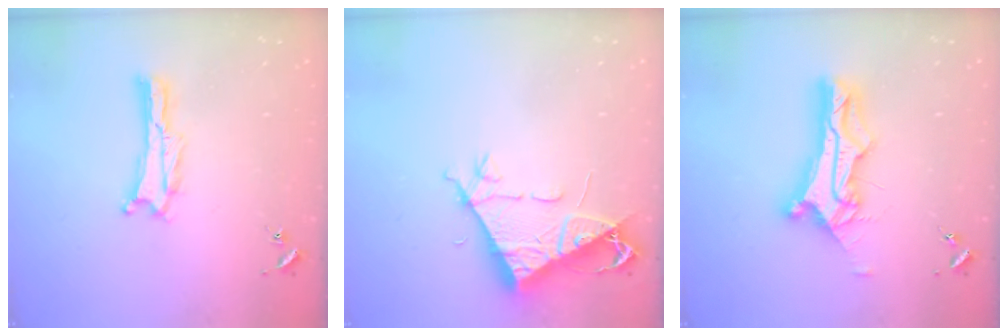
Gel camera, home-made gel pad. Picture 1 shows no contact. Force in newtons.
{"total": 8.2, "press": 8.1, "slide": 1.2}
{"total": 10.8, "press": 10.7, "slide": 0.9}